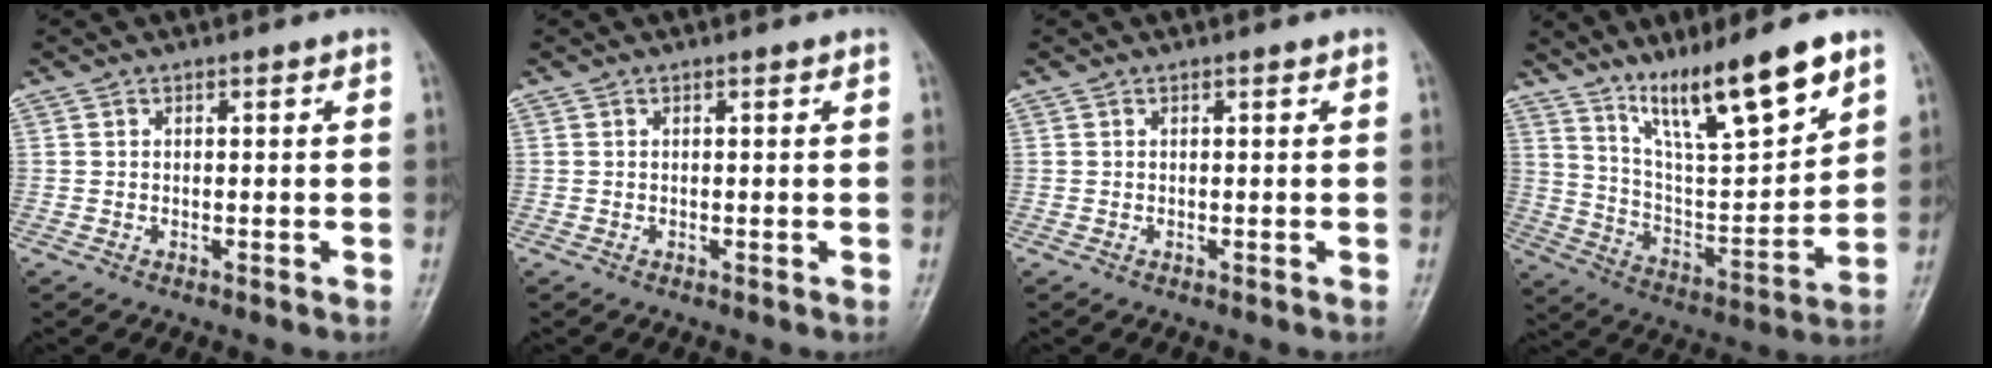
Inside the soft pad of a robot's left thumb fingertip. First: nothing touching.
{"total": 0.0}
{"total": 0.0}
{"total": 17.6, "force": [12.0, 3.4, 12.5], "torque": [-0.187, -0.068, 0.219]}